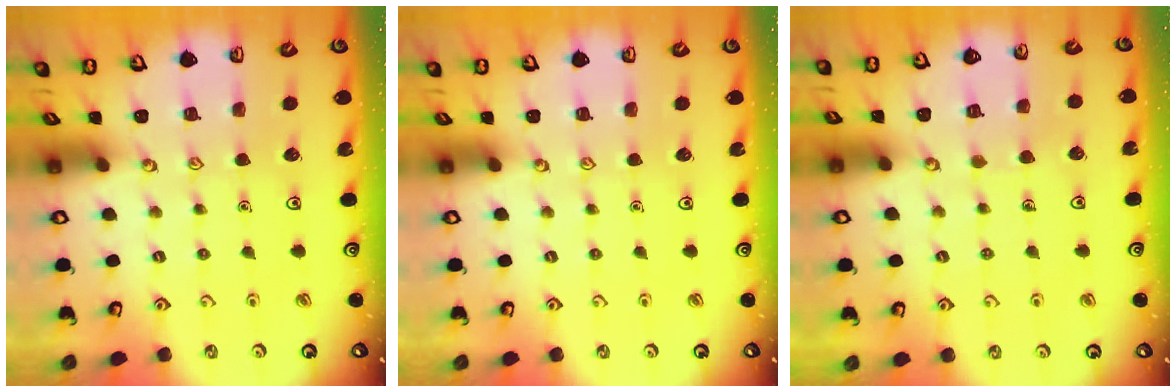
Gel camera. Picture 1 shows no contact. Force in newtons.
{"total": 0.0}
{"total": 3.6, "press": 3.6, "slide": 0.3}